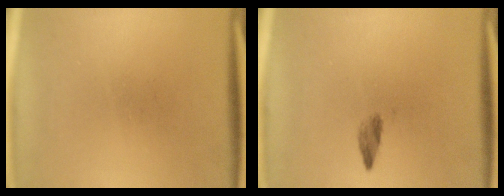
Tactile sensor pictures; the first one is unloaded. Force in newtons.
{"total": 1.4}